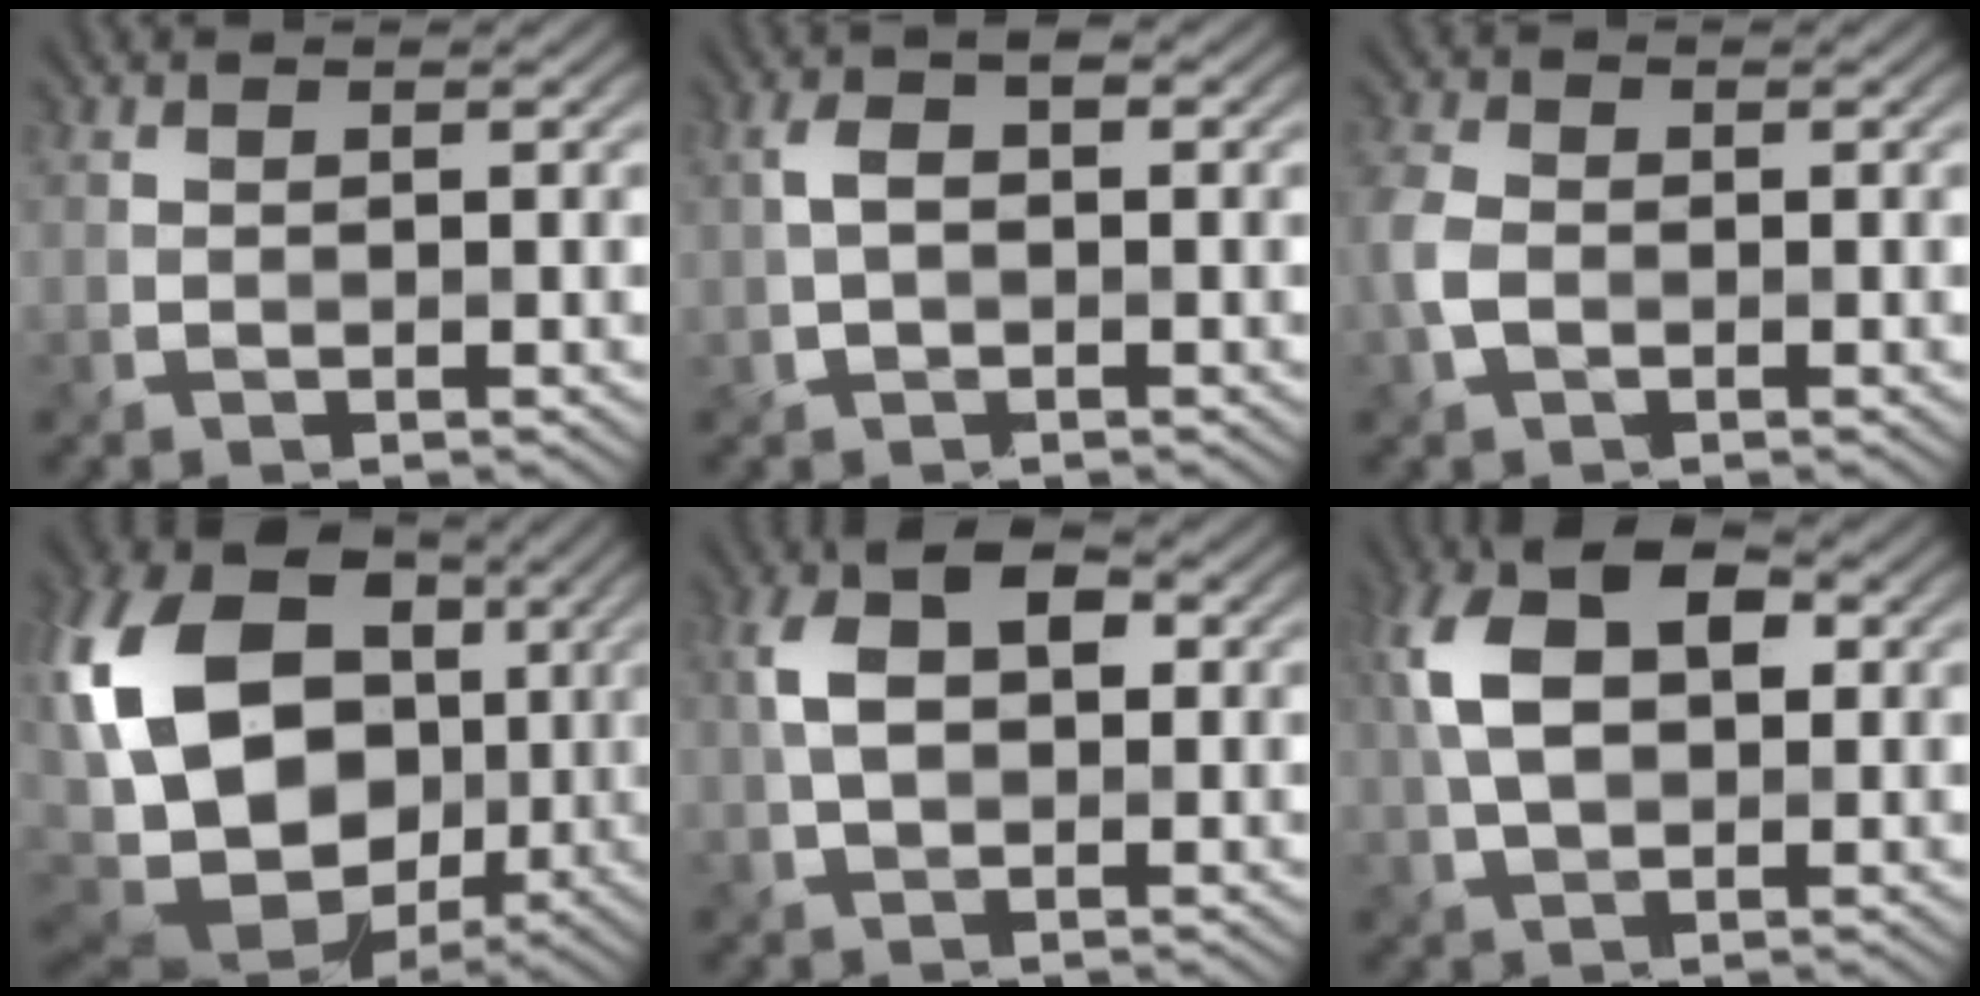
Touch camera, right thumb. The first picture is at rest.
{"total": 3.4, "force": [0.4, 1.9, 2.8], "torque": [-0.059, 0.007, 0.002]}
{"total": 3.9, "force": [-1.1, 2.8, 2.5], "torque": [-0.073, -0.003, -0.031]}
{"total": 20.7, "force": [0.9, 15.2, 14.0], "torque": [-0.328, 0.007, 0.037]}
{"total": 6.5, "force": [1.1, 3.9, 5.1], "torque": [-0.100, 0.010, 0.010]}
{"total": 10.0, "force": [2.1, 5.9, 7.8], "torque": [-0.174, 0.016, 0.026]}